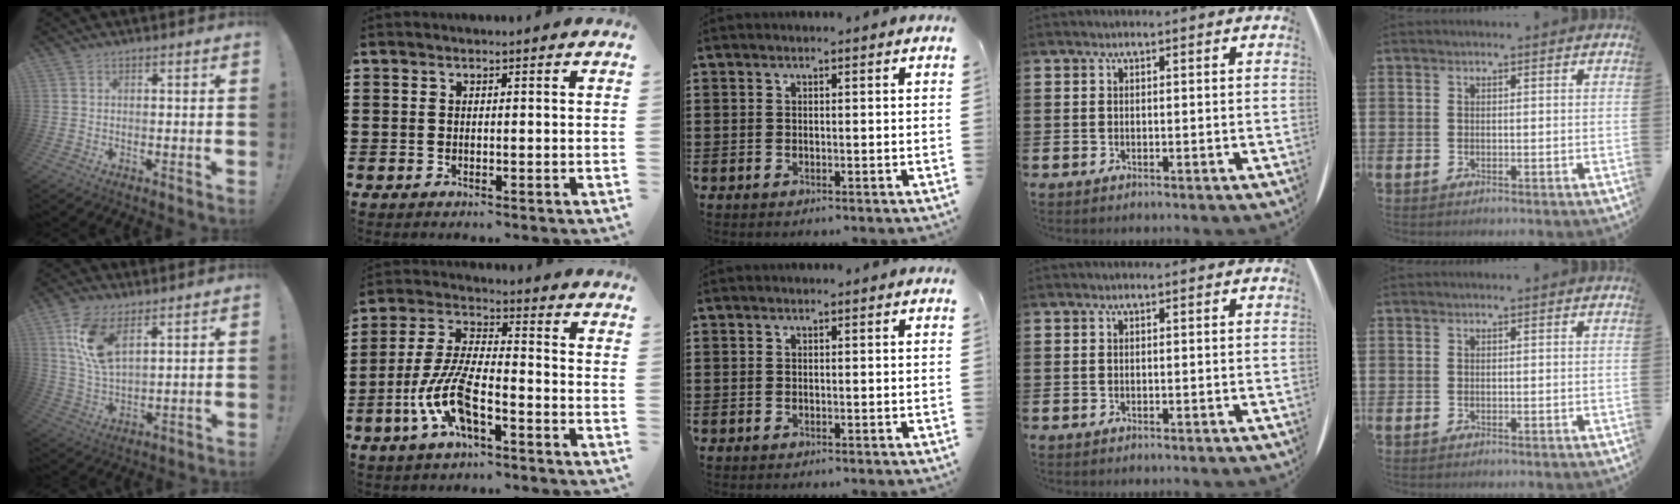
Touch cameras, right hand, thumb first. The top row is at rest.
{"thumb": {"total": 12.1, "force": [6.4, 6.0, 8.4], "torque": [-0.181, -0.020, 0.116]}, "index": {"total": 9.5, "force": [-4.2, 3.0, 8.0], "torque": [-0.194, -0.011, -0.084]}}